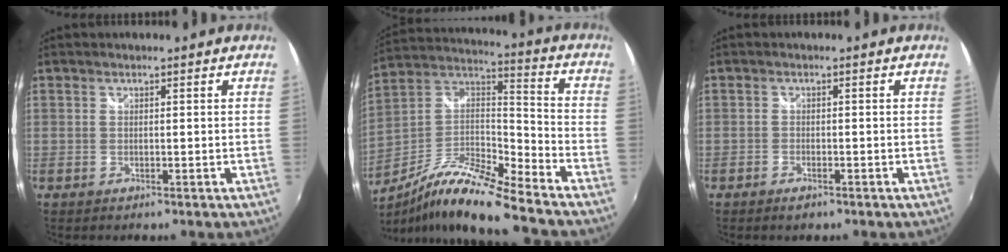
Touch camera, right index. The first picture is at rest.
{"total": 17.0, "force": [-12.8, 1.1, 11.1], "torque": [-0.205, -0.020, -0.245]}
{"total": 1.9, "force": [-1.4, 0.9, 0.9], "torque": [-0.025, -0.002, -0.028]}